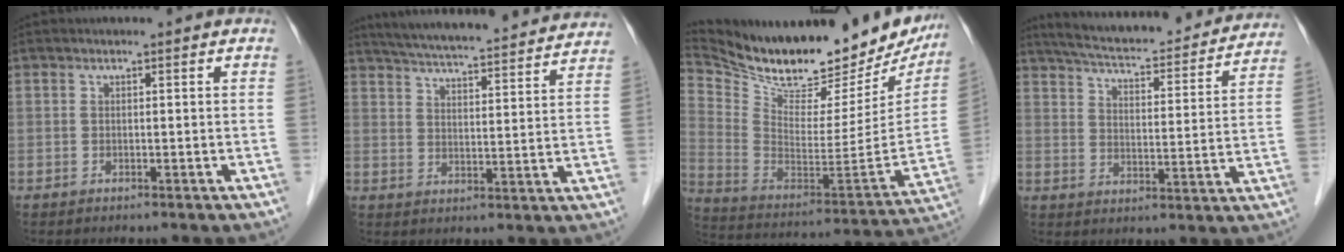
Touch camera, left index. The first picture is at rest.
{"total": 25.4, "force": [23.5, 2.7, 9.2], "torque": [-0.152, -0.008, 0.307]}
{"total": 30.4, "force": [25.8, 9.2, 13.2], "torque": [-0.243, -0.040, 0.373]}
{"total": 24.1, "force": [22.0, 4.2, 9.0], "torque": [-0.142, -0.013, 0.285]}